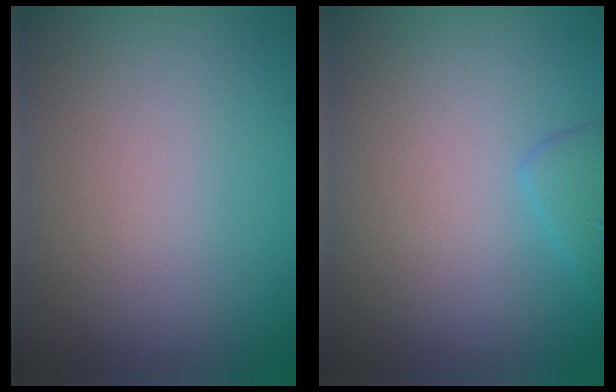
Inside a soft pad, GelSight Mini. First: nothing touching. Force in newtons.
{"total": 1.4, "press": 1.4, "slide": 0.1}